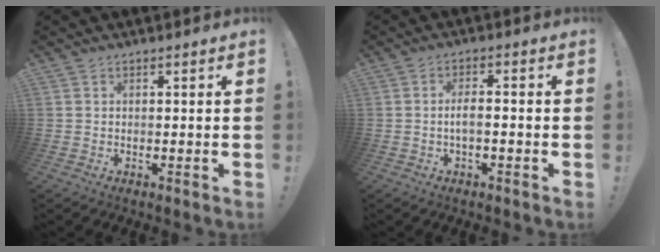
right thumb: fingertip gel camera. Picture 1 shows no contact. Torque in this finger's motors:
{"motor_torque": [-0.11, -0.04, 0.12, 0.23, 0.16]}